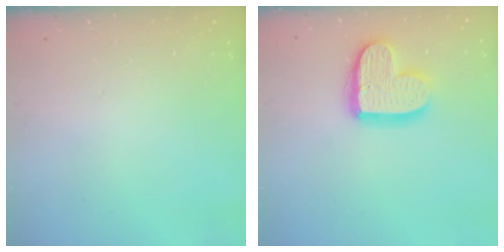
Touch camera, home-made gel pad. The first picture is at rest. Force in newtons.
{"total": 14.2, "press": 14.2, "slide": 1.1}